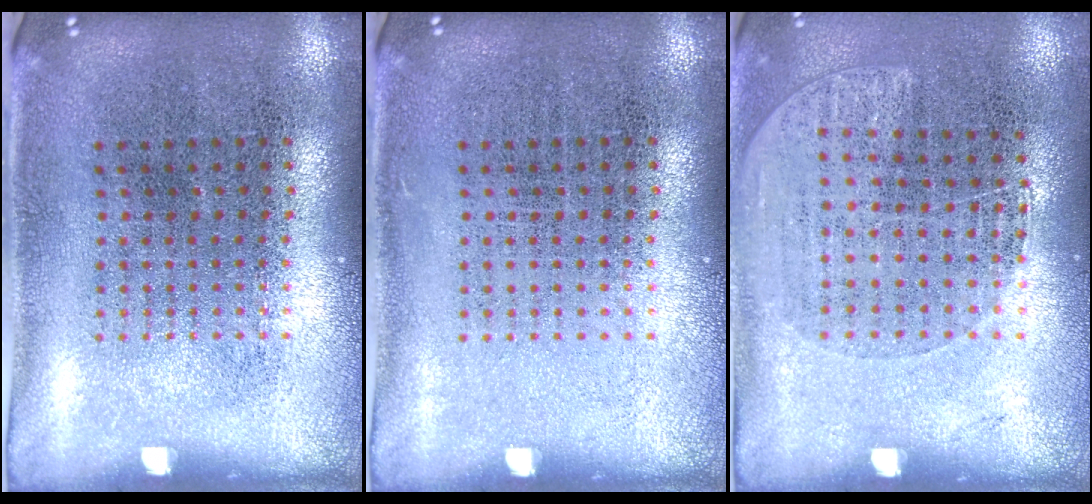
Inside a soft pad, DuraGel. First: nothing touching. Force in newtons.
{"total": 0.0}
{"total": 1.0, "press": 0.9, "slide": 0.5}